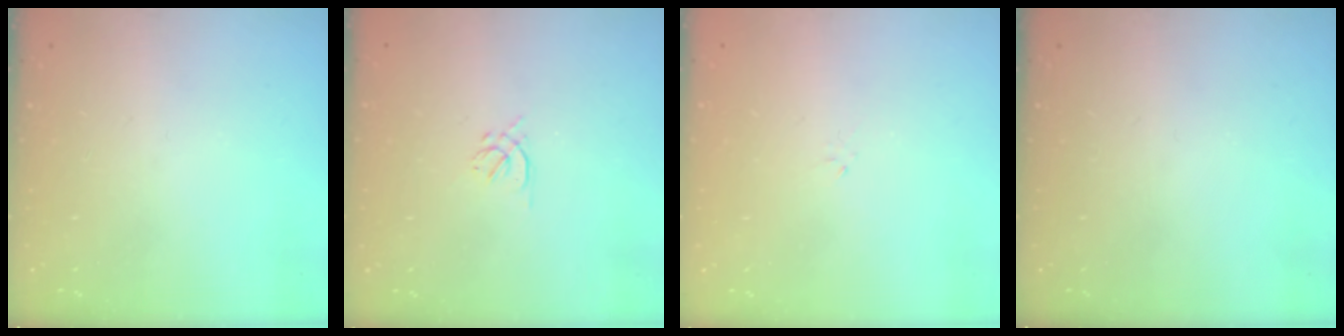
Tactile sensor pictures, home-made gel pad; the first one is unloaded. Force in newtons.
{"total": 1.6, "press": 1.5, "slide": 0.6}
{"total": 0.0}
{"total": 0.0}